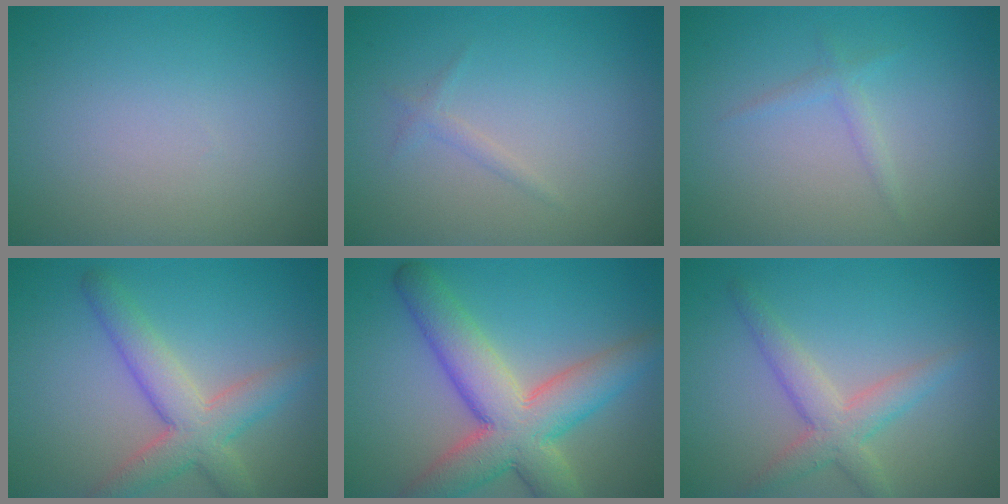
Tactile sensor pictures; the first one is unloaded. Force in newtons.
{"total": 0.8, "press": 0.8, "slide": 0.1}
{"total": 1.1, "press": 1.1, "slide": 0.1}
{"total": 5.3, "press": 5.3, "slide": 0.2}
{"total": 9.1, "press": 9.1, "slide": 0.7}
{"total": 3.6, "press": 3.6, "slide": 0.2}